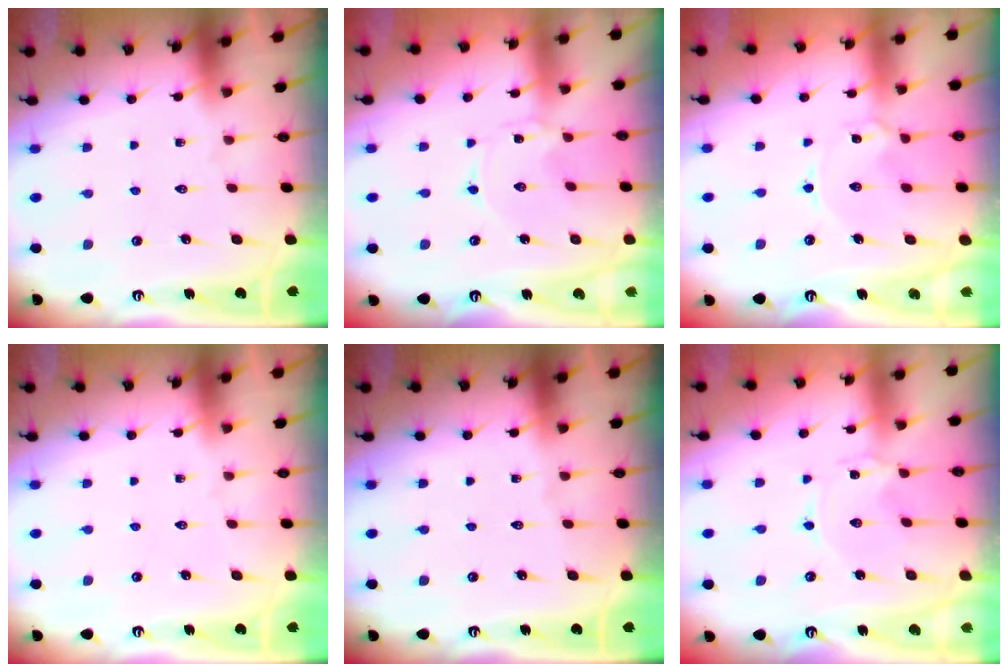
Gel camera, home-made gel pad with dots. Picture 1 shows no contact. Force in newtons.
{"total": 0.0}
{"total": 2.4, "press": 2.4, "slide": 0.1}
{"total": 0.0}
{"total": 0.0}
{"total": 0.0}